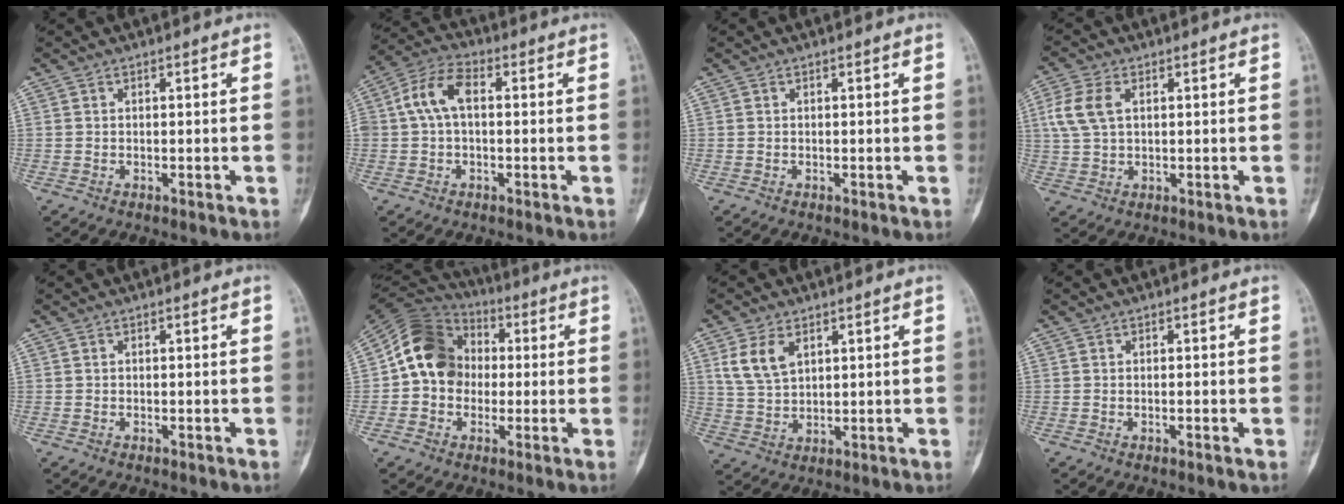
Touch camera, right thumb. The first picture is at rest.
{"total": 8.3, "force": [0.8, 4.9, 6.6], "torque": [-0.134, 0.029, 0.010]}
{"total": 0.0}
{"total": 6.7, "force": [1.7, 4.0, 5.1], "torque": [-0.119, 0.009, 0.036]}
{"total": 0.0}
{"total": 13.8, "force": [0.6, 11.7, 7.4], "torque": [-0.107, 0.031, -0.001]}
{"total": 7.1, "force": [3.1, 4.3, 4.7], "torque": [-0.086, -0.007, 0.069]}
{"total": 1.0, "force": [-0.2, 0.1, 1.0], "torque": [-0.014, -0.001, -0.002]}